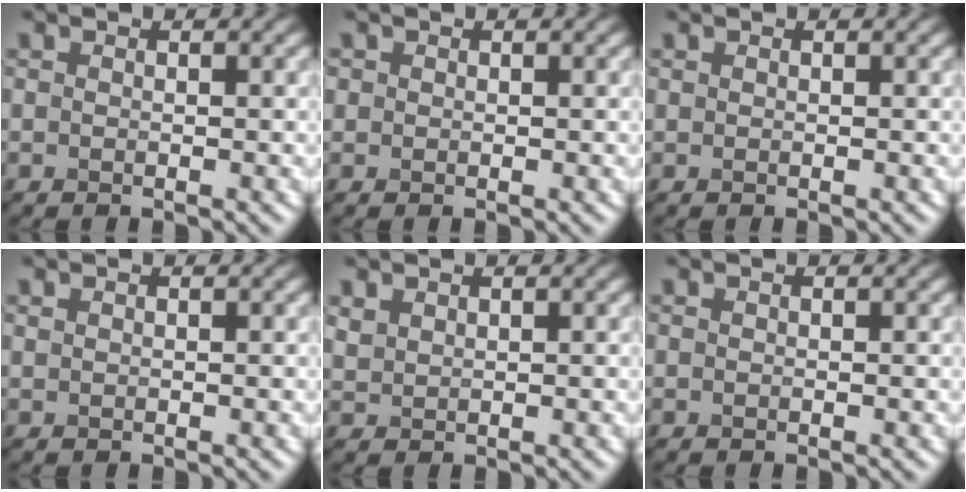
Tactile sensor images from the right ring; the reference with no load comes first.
{"total": 1.0, "force": [-0.2, -0.6, -0.8], "torque": [-0.002, -0.004, 0.012]}
{"total": 0.7, "force": [-0.1, -0.5, -0.5], "torque": [-0.003, -0.005, 0.004]}
{"total": 1.1, "force": [-0.2, -0.8, -0.8], "torque": [-0.003, -0.006, 0.014]}
{"total": 1.2, "force": [0.5, -0.5, -1.0], "torque": [-0.009, 0.001, 0.041]}
{"total": 0.0}